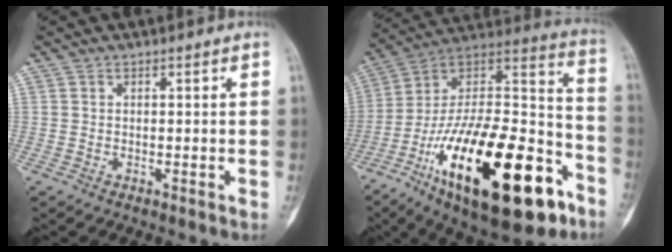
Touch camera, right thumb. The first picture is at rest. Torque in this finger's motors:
{"motor_torque": [3.06, 1.95, 2.22, -0.55, 0.79]}